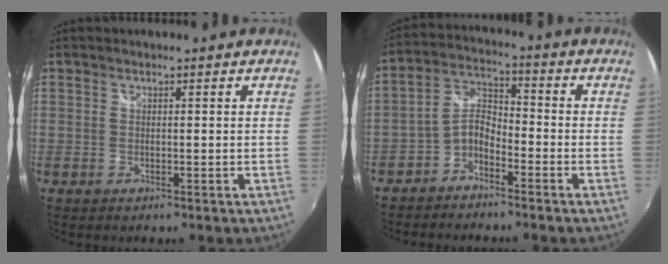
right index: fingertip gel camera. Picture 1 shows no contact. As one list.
[{"total": 5.4, "force": [-3.7, 2.7, 3.0], "torque": [-0.073, 0.021, -0.076]}]